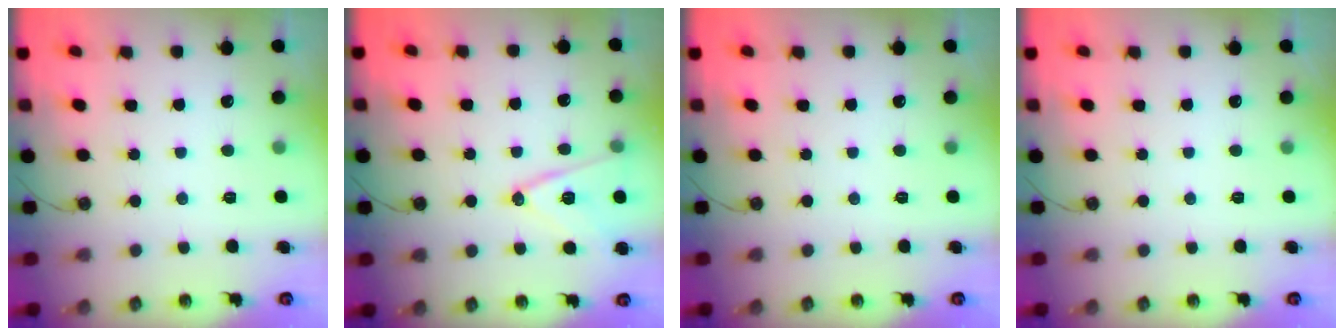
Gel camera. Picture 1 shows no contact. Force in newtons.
{"total": 13.1, "press": 12.7, "slide": 3.4}
{"total": 0.0}
{"total": 0.0}